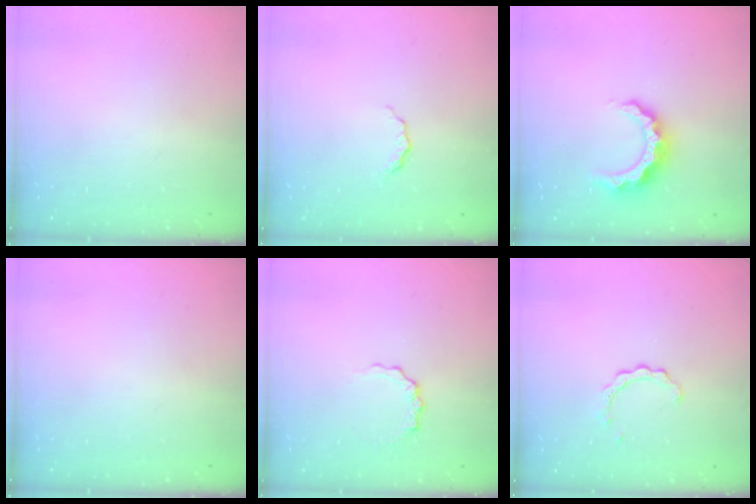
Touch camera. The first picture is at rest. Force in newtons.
{"total": 4.4, "press": 4.4, "slide": 0.4}
{"total": 8.3, "press": 8.3, "slide": 0.6}
{"total": 0.0}
{"total": 4.2, "press": 4.1, "slide": 0.5}
{"total": 2.2, "press": 2.2, "slide": 0.1}